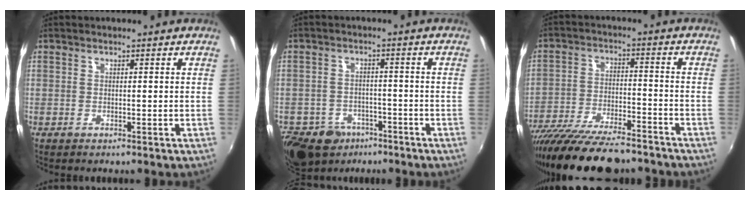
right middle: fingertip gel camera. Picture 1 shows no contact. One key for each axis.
{"total": 15.4, "fx": -9.3, "fy": 10.9, "fz": 5.7, "tx": -0.174, "ty": -0.004, "tz": -0.130}
{"total": 20.9, "fx": -17.5, "fy": 4.6, "fz": 10.4, "tx": -0.203, "ty": -0.046, "tz": -0.281}